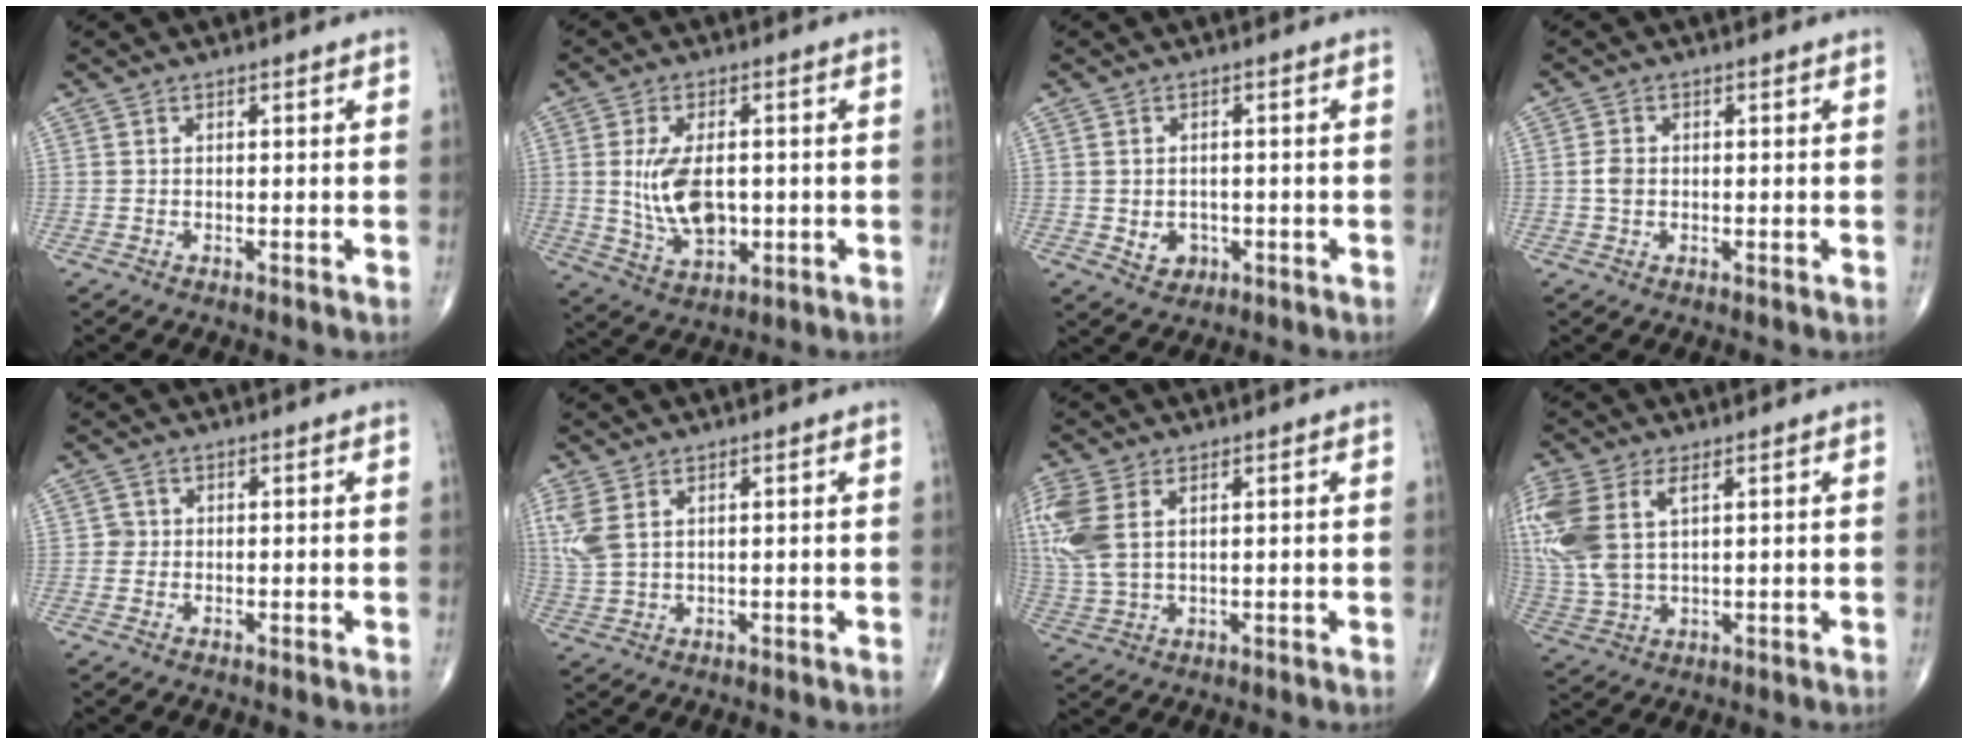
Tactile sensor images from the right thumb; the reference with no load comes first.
{"total": 10.5, "force": [0.1, 5.9, 8.7], "torque": [-0.155, -0.008, 0.016]}
{"total": 3.8, "force": [-0.8, 3.2, 1.9], "torque": [-0.016, 0.002, -0.003]}
{"total": 2.1, "force": [-0.2, 1.6, 1.4], "torque": [-0.027, 0.003, -0.005]}
{"total": 1.0, "force": [-0.1, 1.0, 0.1], "torque": [0.005, 0.003, -0.003]}
{"total": 5.2, "force": [2.0, 2.7, 3.9], "torque": [-0.109, 0.002, 0.052]}
{"total": 10.5, "force": [3.1, 6.0, 8.0], "torque": [-0.219, 0.005, 0.072]}
{"total": 14.8, "force": [4.7, 8.2, 11.4], "torque": [-0.295, 0.001, 0.097]}